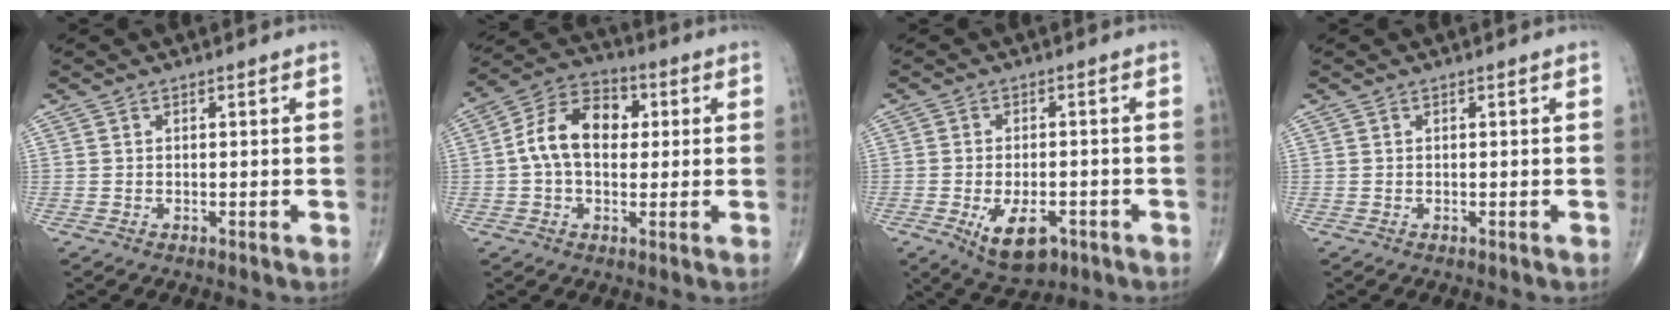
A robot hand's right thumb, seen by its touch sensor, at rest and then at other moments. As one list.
[{"total": 11.9, "force": [1.2, 7.9, 8.8], "torque": [-0.142, 0.029, 0.010]}, {"total": 8.7, "force": [-3.6, 4.5, 6.5], "torque": [-0.096, 0.005, -0.049]}, {"total": 0.0}]